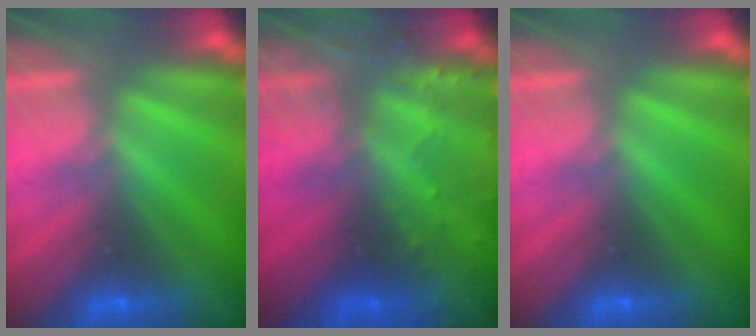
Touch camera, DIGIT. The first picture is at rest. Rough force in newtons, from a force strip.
{"total": 8.6}
{"total": 0.0}